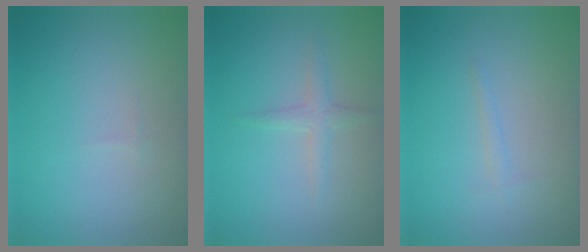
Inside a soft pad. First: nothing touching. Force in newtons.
{"total": 1.9, "press": 1.9, "slide": 0.1}
{"total": 0.7, "press": 0.7, "slide": 0.1}